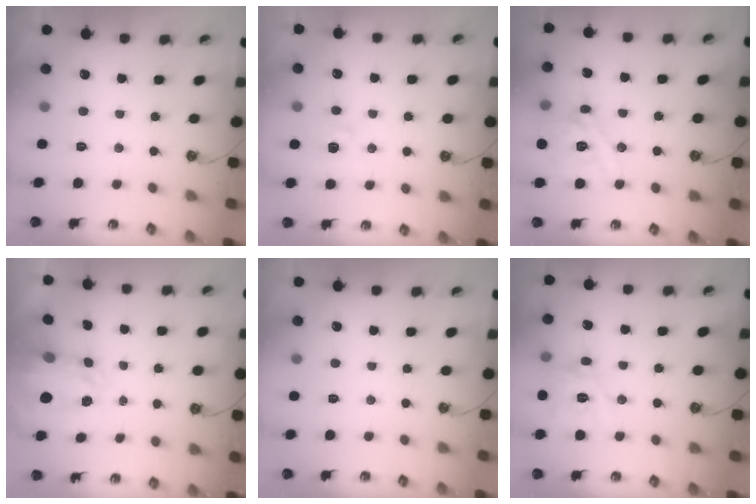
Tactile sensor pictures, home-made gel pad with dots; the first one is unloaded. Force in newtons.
{"total": 4.5, "press": 4.4, "slide": 0.5}
{"total": 14.8, "press": 14.6, "slide": 2.1}
{"total": 3.7, "press": 3.7, "slide": 0.6}
{"total": 0.0}
{"total": 12.3, "press": 12.2, "slide": 1.0}